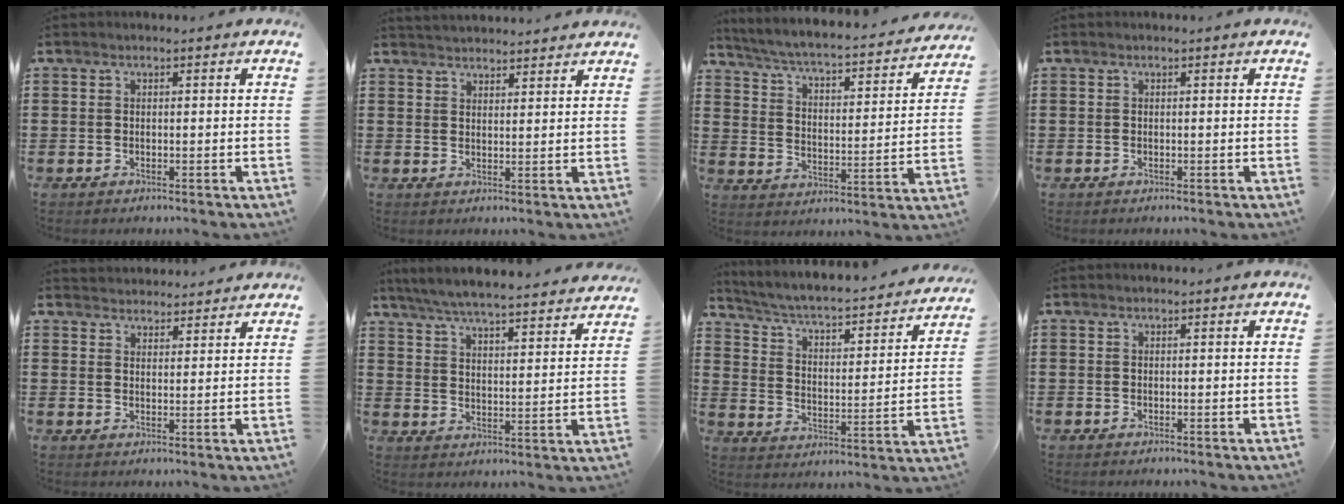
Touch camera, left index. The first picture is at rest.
{"total": 2.8, "force": [2.8, 0.0, -0.1], "torque": [-0.005, -0.007, 0.053]}
{"total": 3.6, "force": [3.3, 0.0, 1.5], "torque": [-0.050, -0.034, 0.044]}
{"total": 0.0}
{"total": 2.7, "force": [2.7, 0.2, -0.5], "torque": [0.001, -0.008, 0.052]}
{"total": 5.6, "force": [5.4, -0.3, 1.5], "torque": [-0.054, -0.038, 0.090]}
{"total": 3.4, "force": [2.8, 0.4, 1.9], "torque": [-0.056, -0.032, 0.034]}
{"total": 0.0}